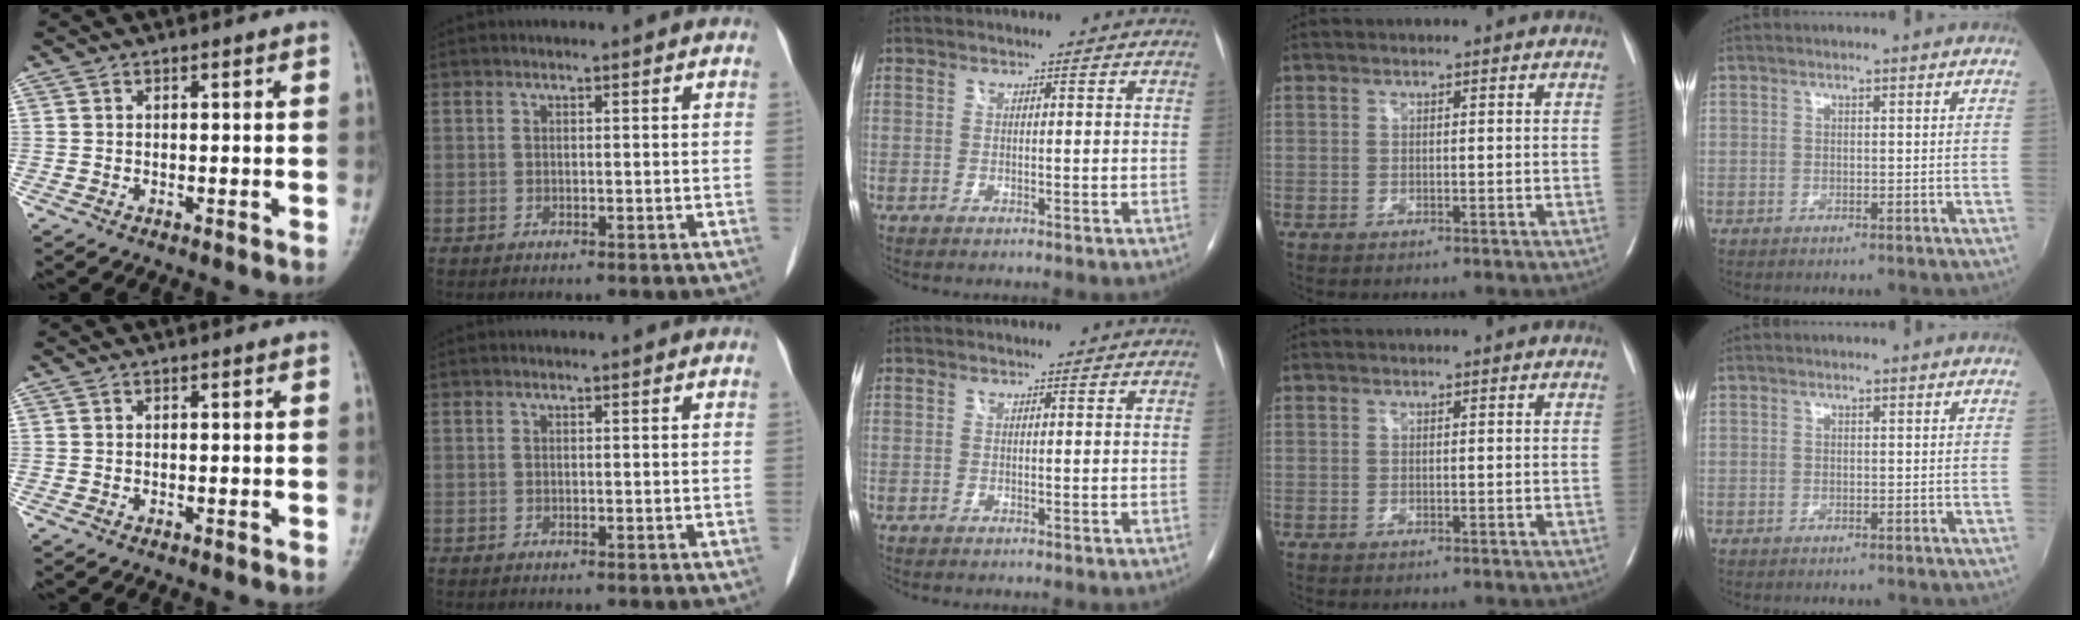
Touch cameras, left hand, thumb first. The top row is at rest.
{}